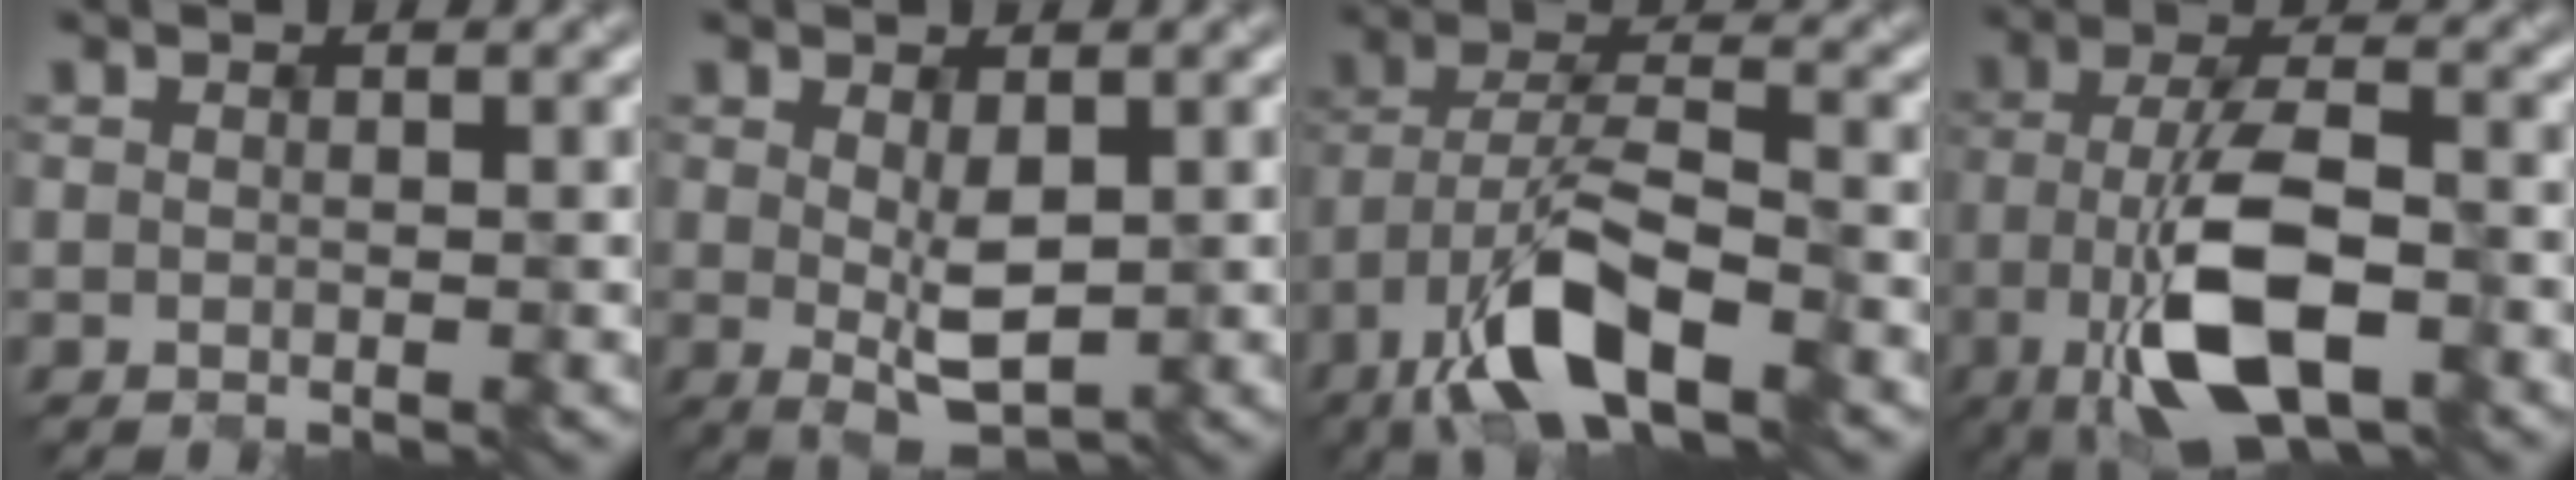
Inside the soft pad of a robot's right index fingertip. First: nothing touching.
{"total": 2.8, "force": [0.0, 1.0, 2.6], "torque": [-0.050, -0.010, 0.007]}
{"total": 8.3, "force": [-5.2, 2.5, 5.9], "torque": [-0.113, 0.003, -0.099]}
{"total": 8.5, "force": [-3.0, 3.2, 7.3], "torque": [-0.139, 0.000, -0.055]}